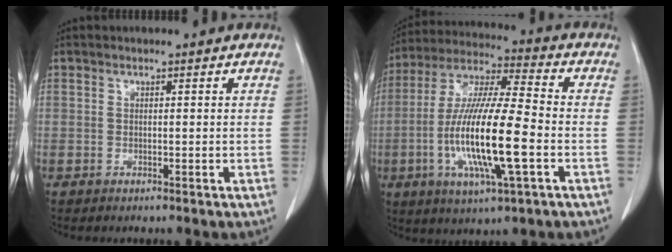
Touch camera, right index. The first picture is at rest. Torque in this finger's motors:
{"motor_torque": [1.96, -0.18, 1.05, 0.21]}